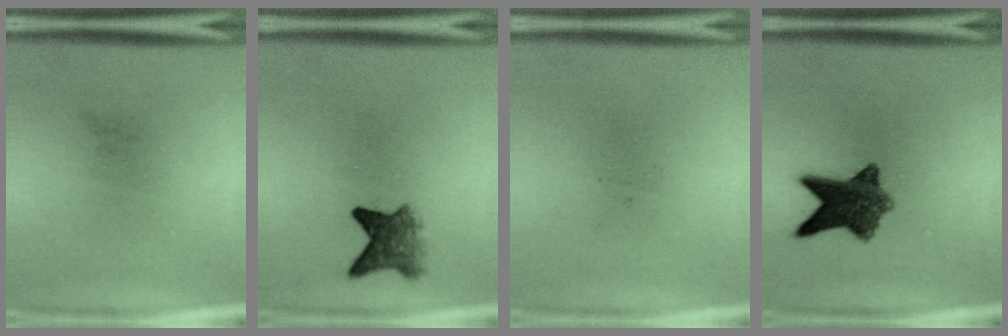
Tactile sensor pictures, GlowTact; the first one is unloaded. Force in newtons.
{"total": 4.5}
{"total": 0.0}
{"total": 8.8}